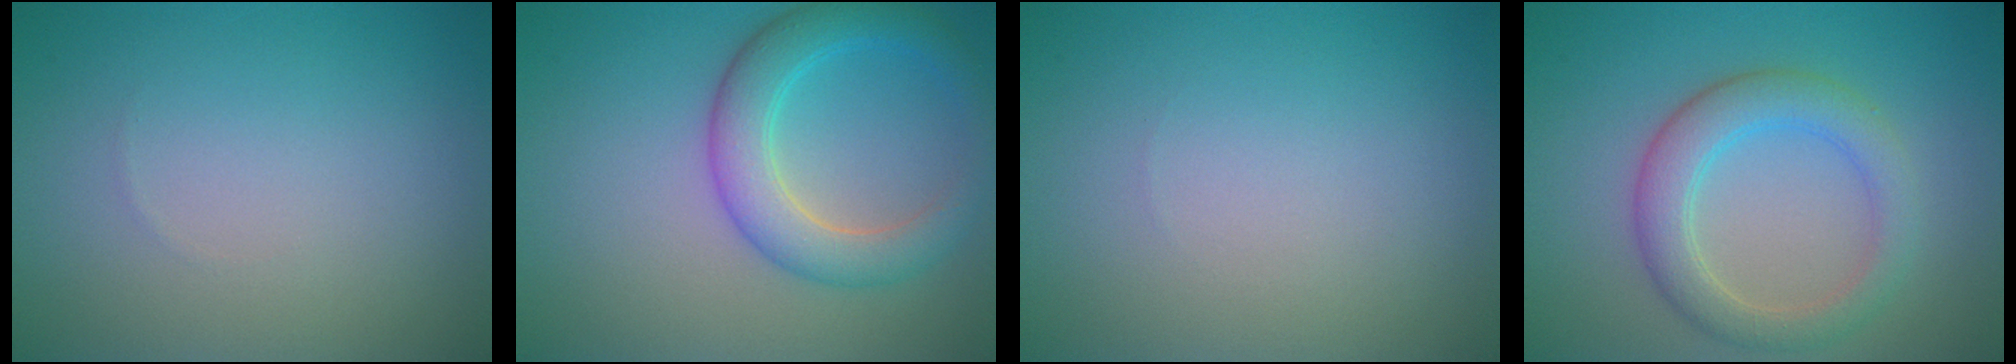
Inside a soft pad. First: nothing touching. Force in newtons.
{"total": 4.9, "press": 4.9, "slide": 0.1}
{"total": 0.0}
{"total": 4.2, "press": 4.2, "slide": 0.3}